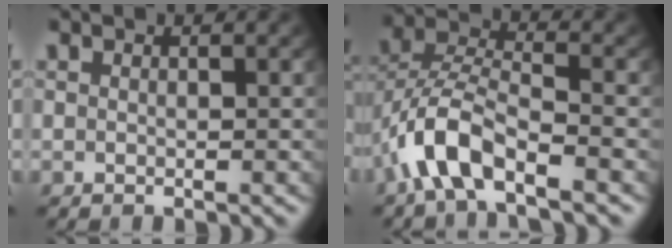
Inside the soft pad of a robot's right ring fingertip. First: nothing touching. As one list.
[{"total": 5.1, "force": [-2.1, 2.9, 3.6], "torque": [-0.095, -0.015, -0.036]}]